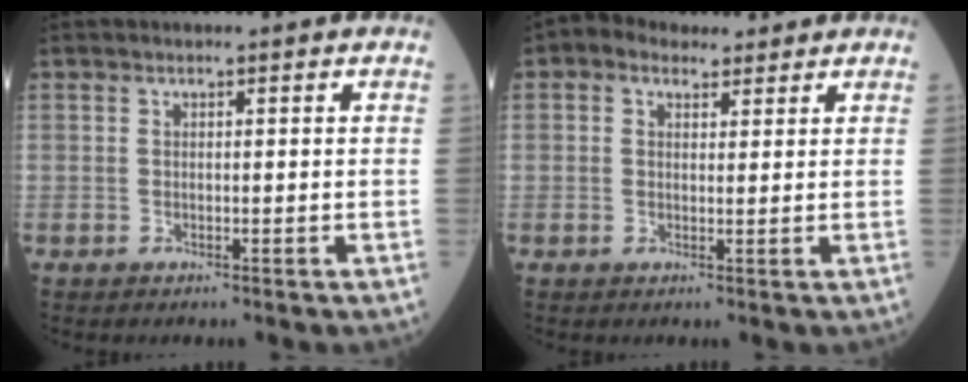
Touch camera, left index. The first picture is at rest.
{"total": 4.6, "force": [3.1, 2.9, 1.9], "torque": [-0.039, 0.031, 0.055]}